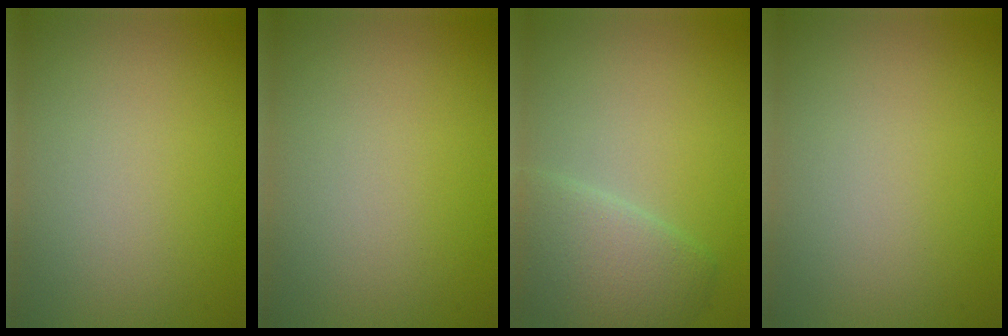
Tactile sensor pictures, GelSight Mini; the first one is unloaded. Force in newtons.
{"total": 0.0}
{"total": 3.8, "press": 3.8, "slide": 0.2}
{"total": 0.0}